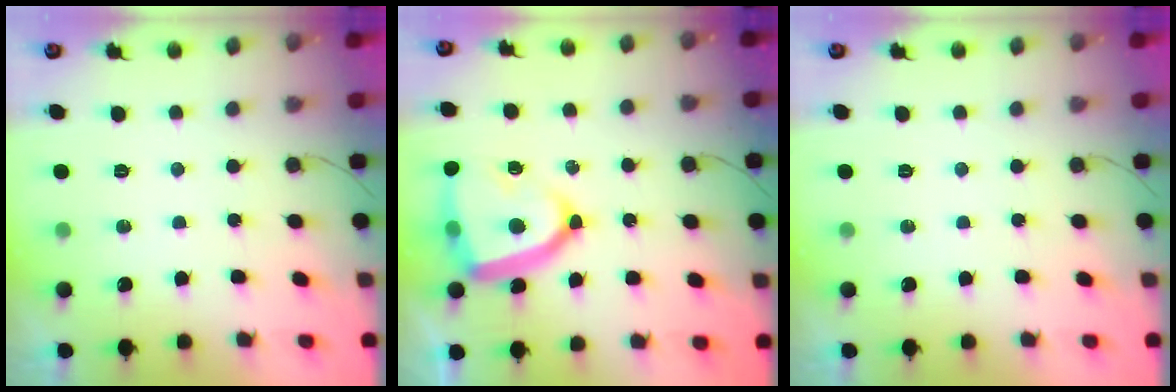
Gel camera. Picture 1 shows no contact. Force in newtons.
{"total": 16.9, "press": 16.8, "slide": 1.5}
{"total": 0.0}